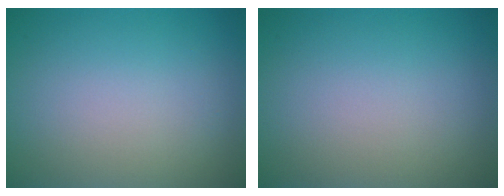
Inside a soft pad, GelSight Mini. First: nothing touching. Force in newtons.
{"total": 0.0}